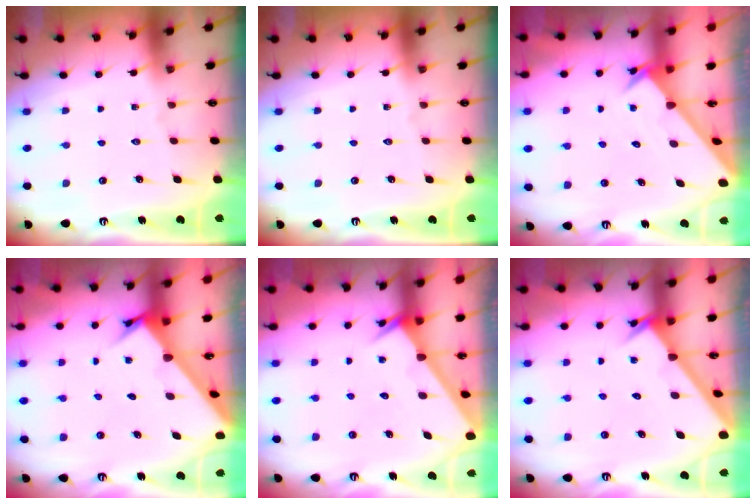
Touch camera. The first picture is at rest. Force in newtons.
{"total": 0.0}
{"total": 2.2, "press": 2.2, "slide": 0.1}
{"total": 2.6, "press": 2.6, "slide": 0.2}
{"total": 2.6, "press": 2.6, "slide": 0.0}
{"total": 2.2, "press": 2.2, "slide": 0.2}